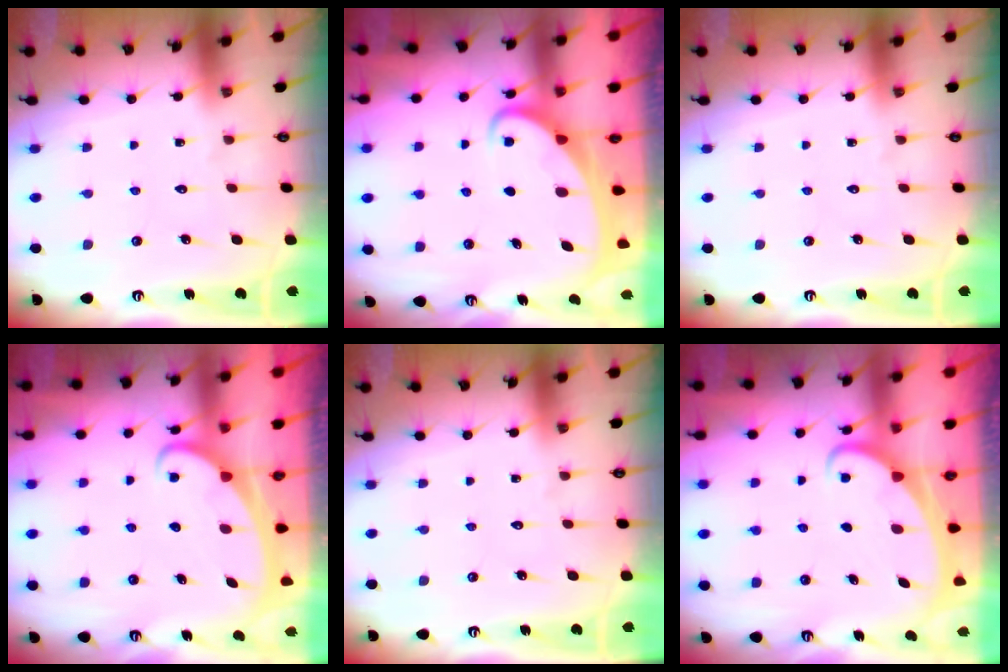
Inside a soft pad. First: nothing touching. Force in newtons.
{"total": 2.6, "press": 2.6, "slide": 0.4}
{"total": 0.0}
{"total": 2.3, "press": 2.3, "slide": 0.3}
{"total": 0.0}
{"total": 1.9, "press": 1.9, "slide": 0.3}